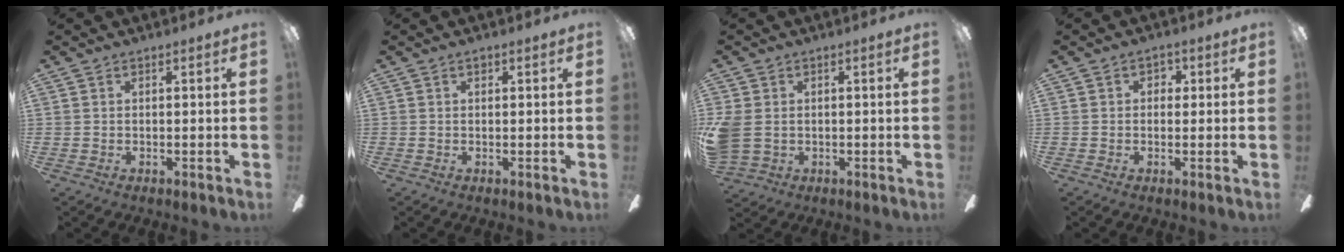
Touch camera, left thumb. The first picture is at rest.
{"total": 0.6, "force": [0.4, 0.4, 0.2], "torque": [-0.004, 0.003, 0.007]}
{"total": 6.4, "force": [0.2, 5.2, 3.7], "torque": [-0.095, 0.009, 0.007]}
{"total": 2.3, "force": [0.3, 2.0, 1.1], "torque": [-0.006, 0.004, 0.000]}